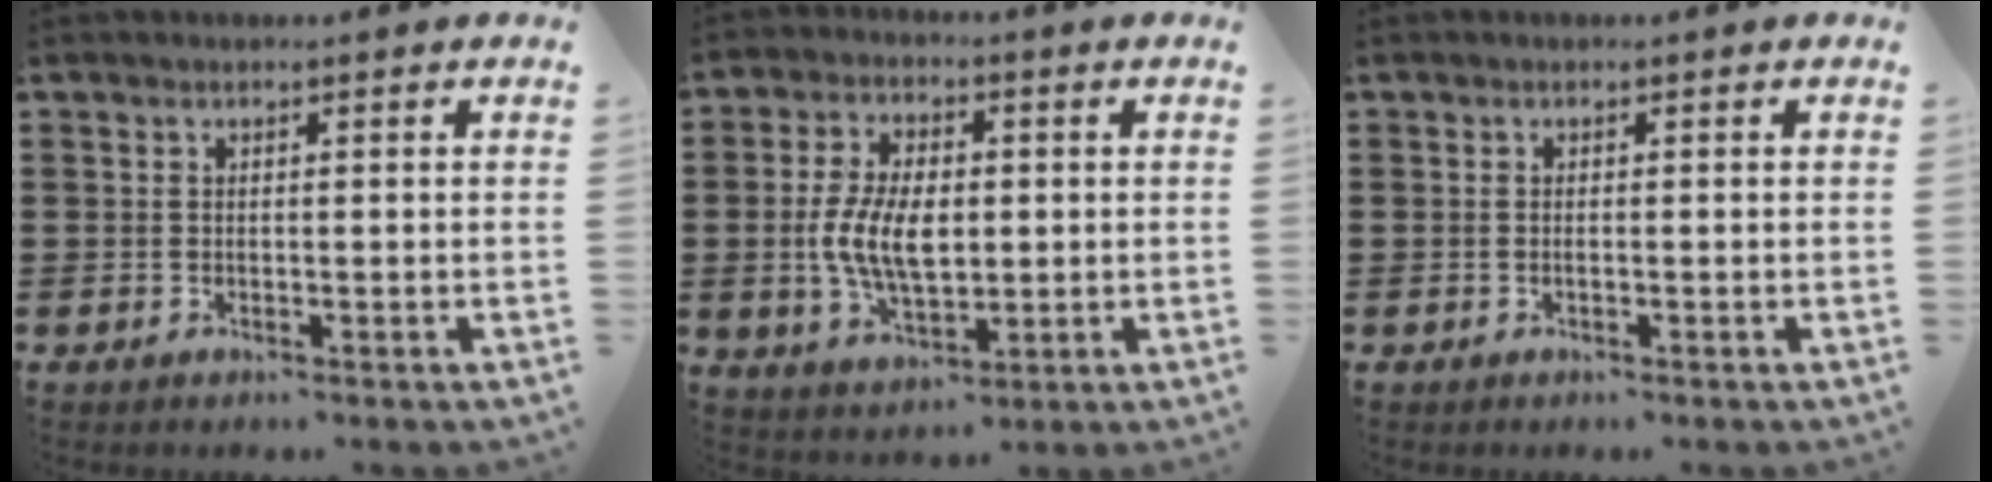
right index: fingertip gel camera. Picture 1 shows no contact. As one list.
[{"total": 8.5, "force": [-0.4, 4.8, 7.0], "torque": [-0.157, 0.004, -0.011]}, {"total": 0.0}]